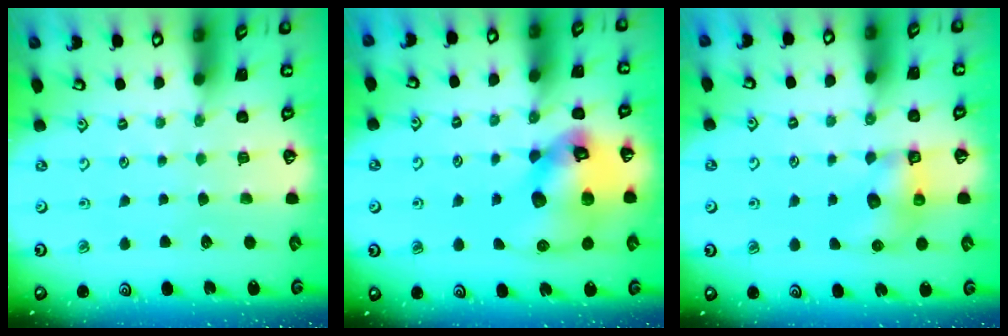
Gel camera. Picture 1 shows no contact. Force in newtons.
{"total": 17.4, "press": 17.2, "slide": 2.5}
{"total": 6.3, "press": 6.3, "slide": 0.4}